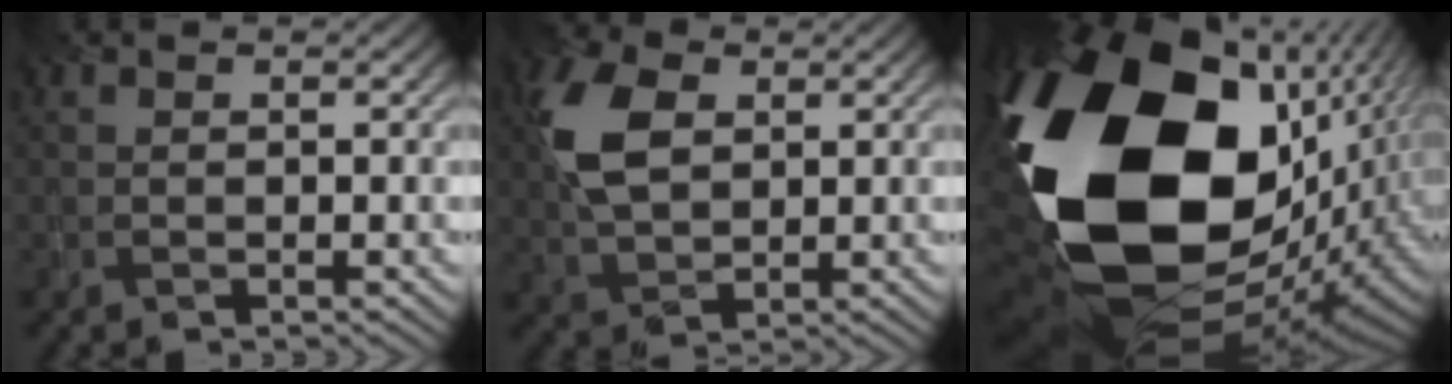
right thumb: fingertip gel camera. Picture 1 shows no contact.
{"total": 7.6, "force": [2.1, 4.7, 5.7], "torque": [-0.143, 0.010, 0.038]}
{"total": 23.4, "force": [1.2, 15.4, 17.7], "torque": [-0.420, -0.069, 0.051]}